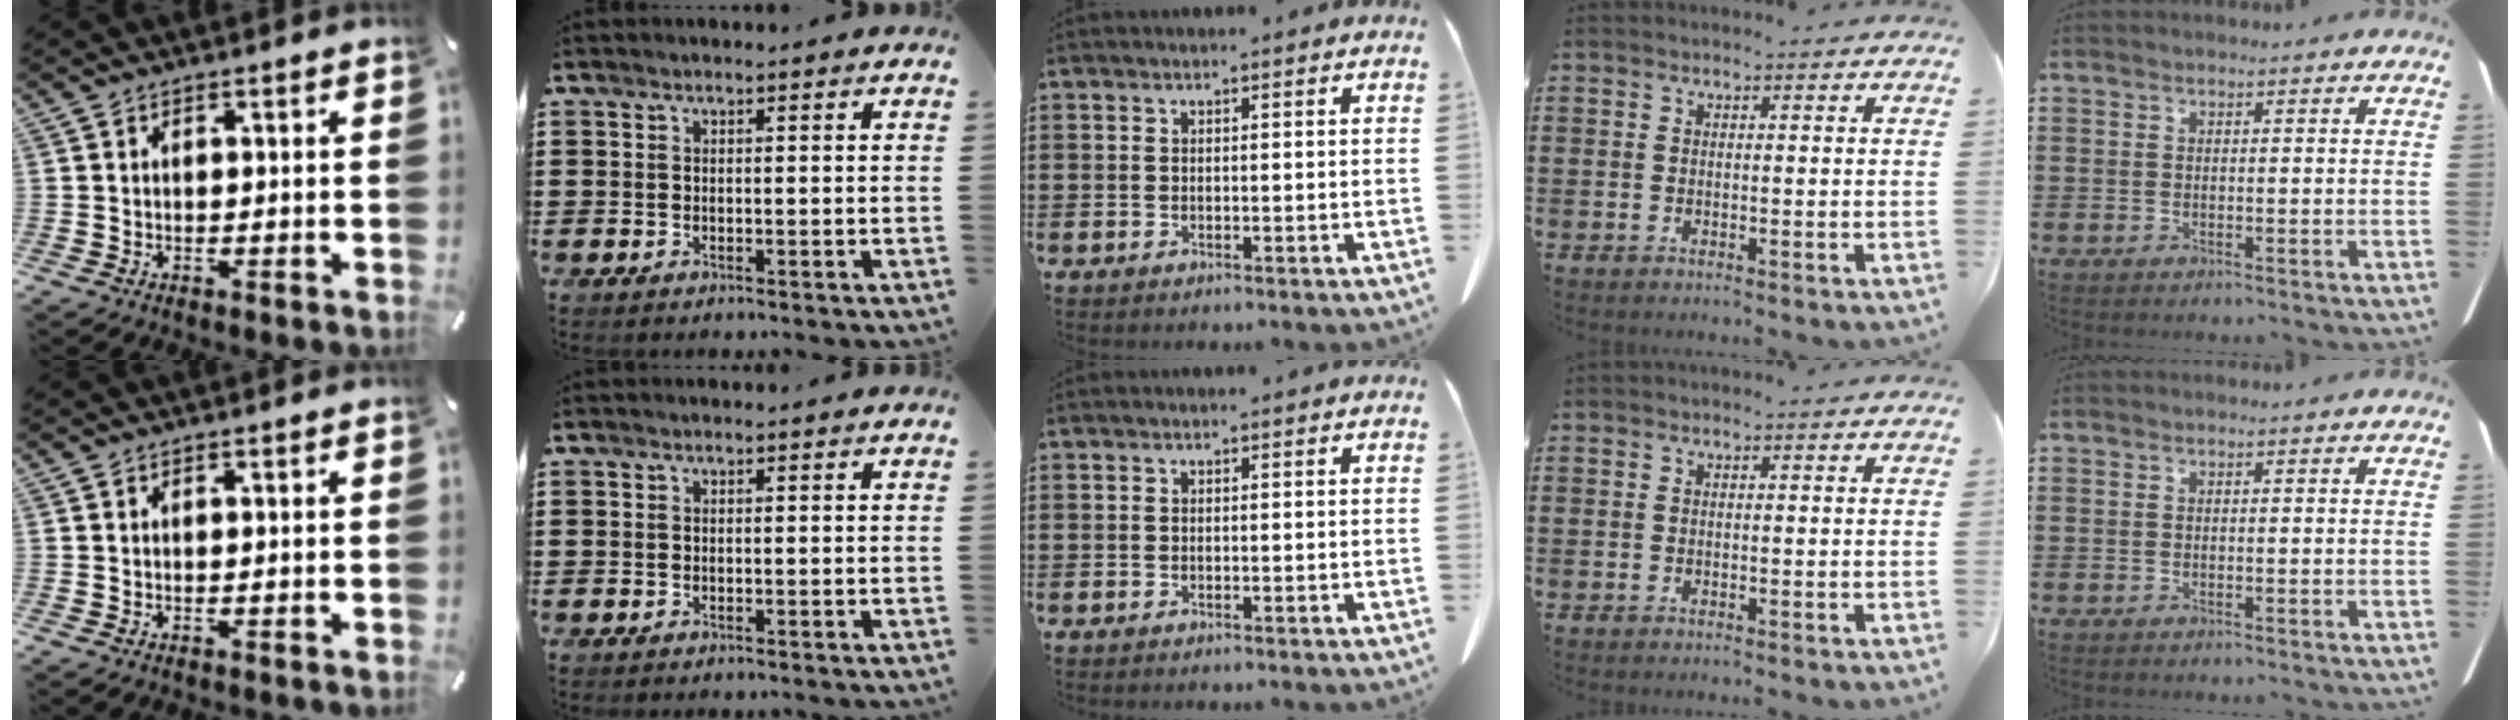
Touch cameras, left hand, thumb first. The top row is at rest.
{}